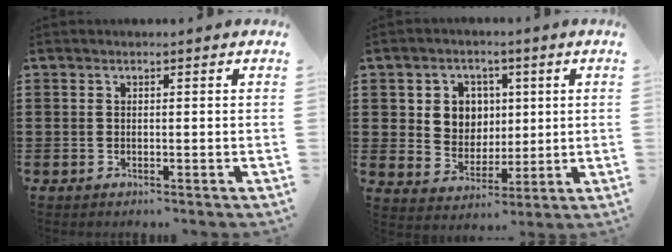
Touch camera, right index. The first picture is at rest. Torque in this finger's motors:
{"motor_torque": [0.40, -0.20, 0.35, 0.12]}